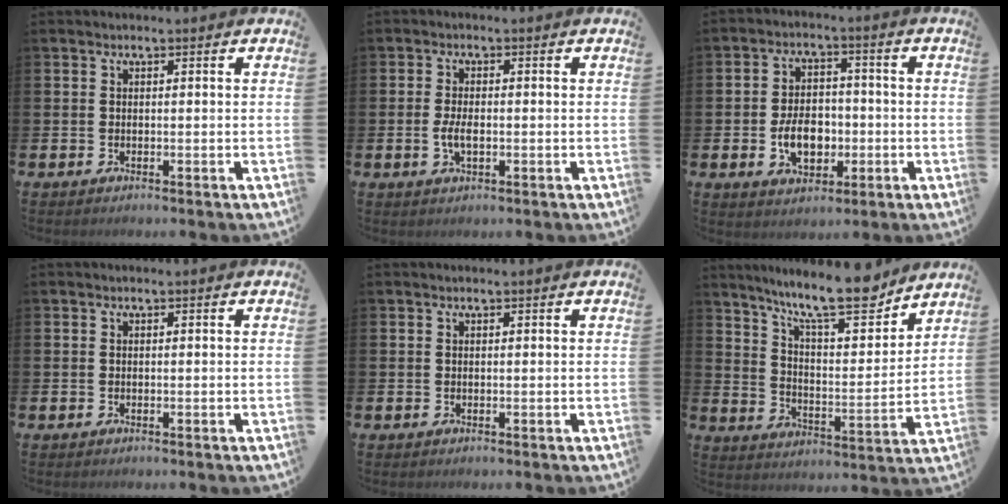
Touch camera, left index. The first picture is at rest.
{"total": 2.9, "force": [-0.5, 1.4, 2.5], "torque": [-0.044, 0.002, -0.010]}
{"total": 6.1, "force": [-1.4, 4.3, 4.0], "torque": [-0.057, 0.006, -0.030]}
{"total": 0.0}
{"total": 0.0}
{"total": 13.1, "force": [11.1, 2.7, 6.3], "torque": [-0.116, -0.070, 0.189]}